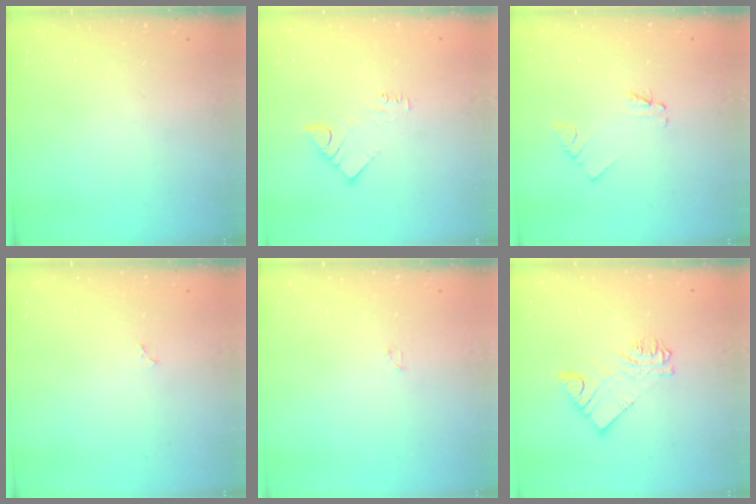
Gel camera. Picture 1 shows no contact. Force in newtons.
{"total": 3.1, "press": 3.0, "slide": 0.4}
{"total": 1.6, "press": 1.6, "slide": 0.2}
{"total": 2.3, "press": 2.3, "slide": 0.2}
{"total": 1.2, "press": 1.2, "slide": 0.2}
{"total": 6.1, "press": 6.1, "slide": 0.3}